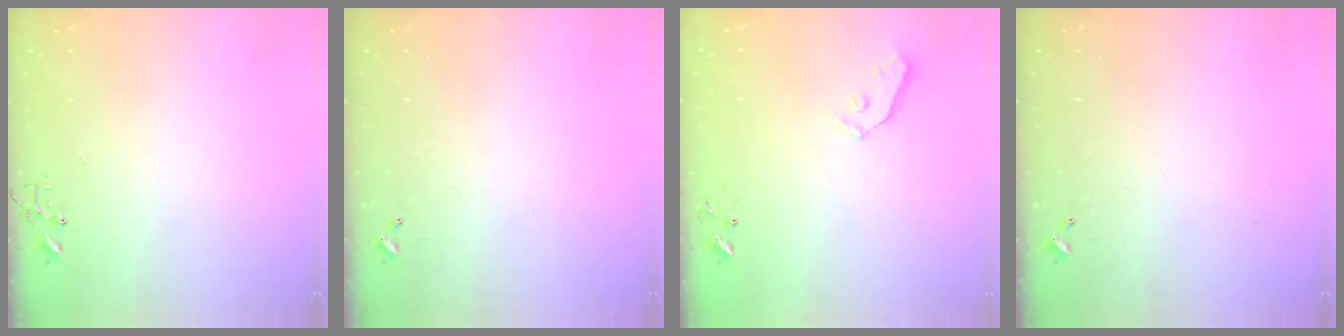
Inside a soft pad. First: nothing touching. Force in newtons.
{"total": 0.0}
{"total": 3.7, "press": 3.6, "slide": 0.8}
{"total": 0.0}